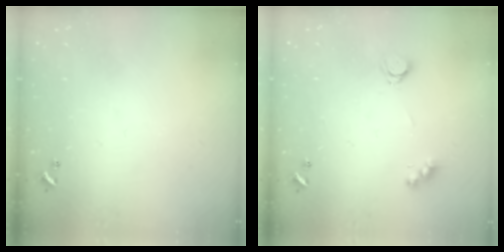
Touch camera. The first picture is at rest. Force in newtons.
{"total": 2.8, "press": 2.8, "slide": 0.5}